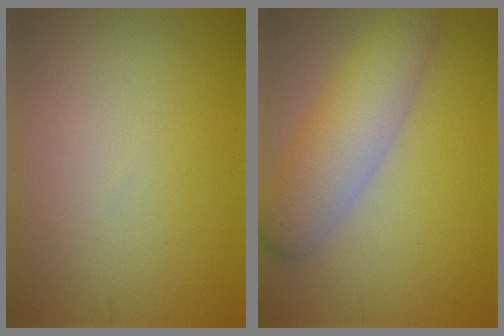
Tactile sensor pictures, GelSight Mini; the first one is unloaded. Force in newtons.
{"total": 5.5, "press": 5.5, "slide": 0.3}